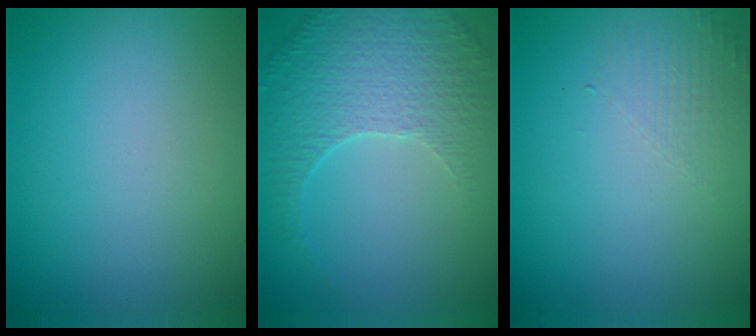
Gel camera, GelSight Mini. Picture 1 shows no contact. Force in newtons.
{"total": 5.3, "press": 3.7, "slide": 3.8}
{"total": 1.4, "press": 0.2, "slide": 1.4}